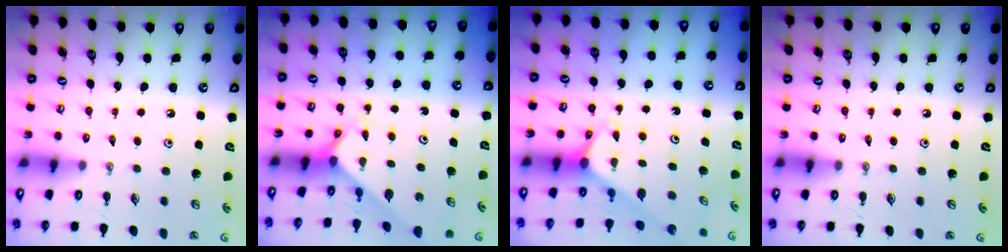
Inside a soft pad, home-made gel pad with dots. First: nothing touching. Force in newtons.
{"total": 2.2, "press": 2.2, "slide": 0.2}
{"total": 2.0, "press": 2.0, "slide": 0.1}
{"total": 0.0}